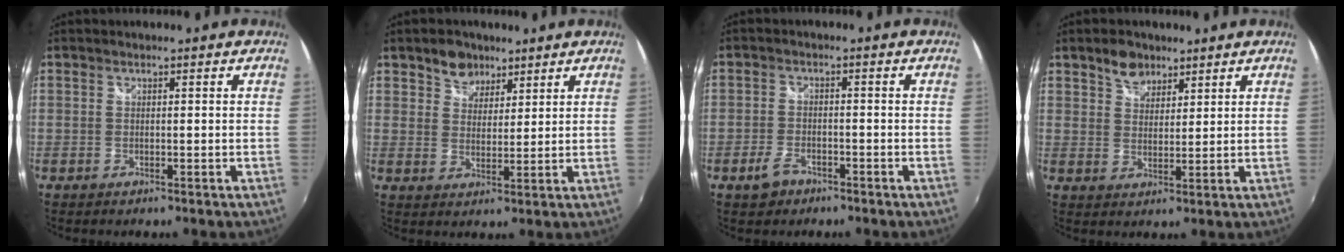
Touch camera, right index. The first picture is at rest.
{"total": 5.5, "force": [3.8, 3.8, 1.3], "torque": [-0.014, 0.010, 0.066]}
{"total": 4.0, "force": [-2.6, 2.3, 1.9], "torque": [-0.049, 0.004, -0.043]}
{"total": 5.0, "force": [3.5, 3.1, 1.6], "torque": [-0.017, 0.007, 0.063]}